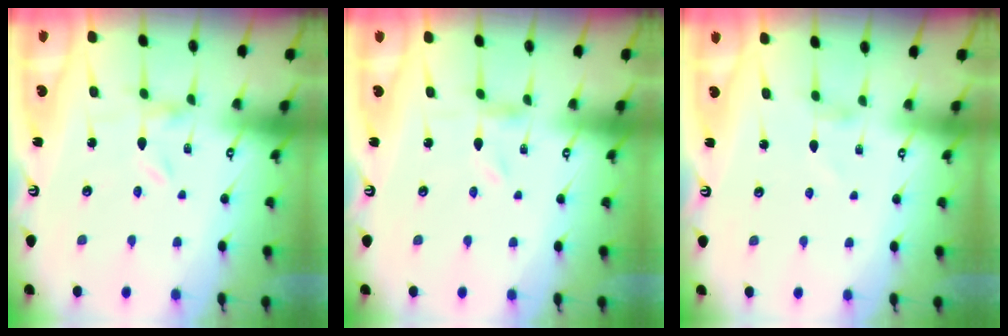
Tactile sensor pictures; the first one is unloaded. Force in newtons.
{"total": 0.0}
{"total": 1.6, "press": 1.5, "slide": 0.3}